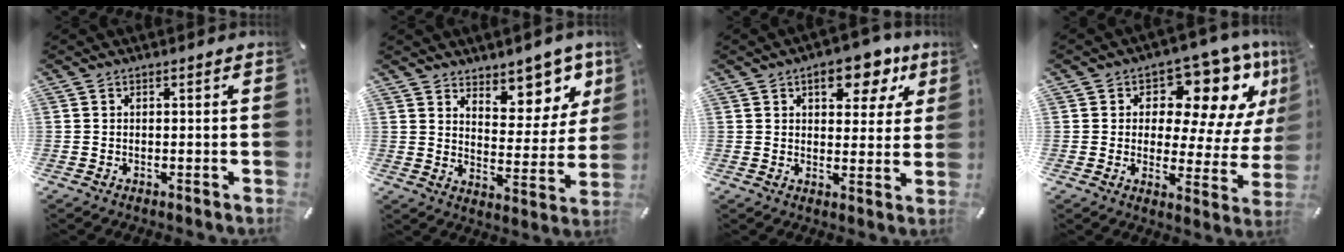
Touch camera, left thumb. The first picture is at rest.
{"total": 10.3, "force": [8.5, 5.1, 2.8], "torque": [-0.017, -0.087, 0.152]}
{"total": 10.1, "force": [5.7, 5.6, 6.2], "torque": [-0.068, -0.024, 0.091]}
{"total": 14.0, "force": [8.8, 7.2, 8.1], "torque": [-0.105, -0.082, 0.146]}